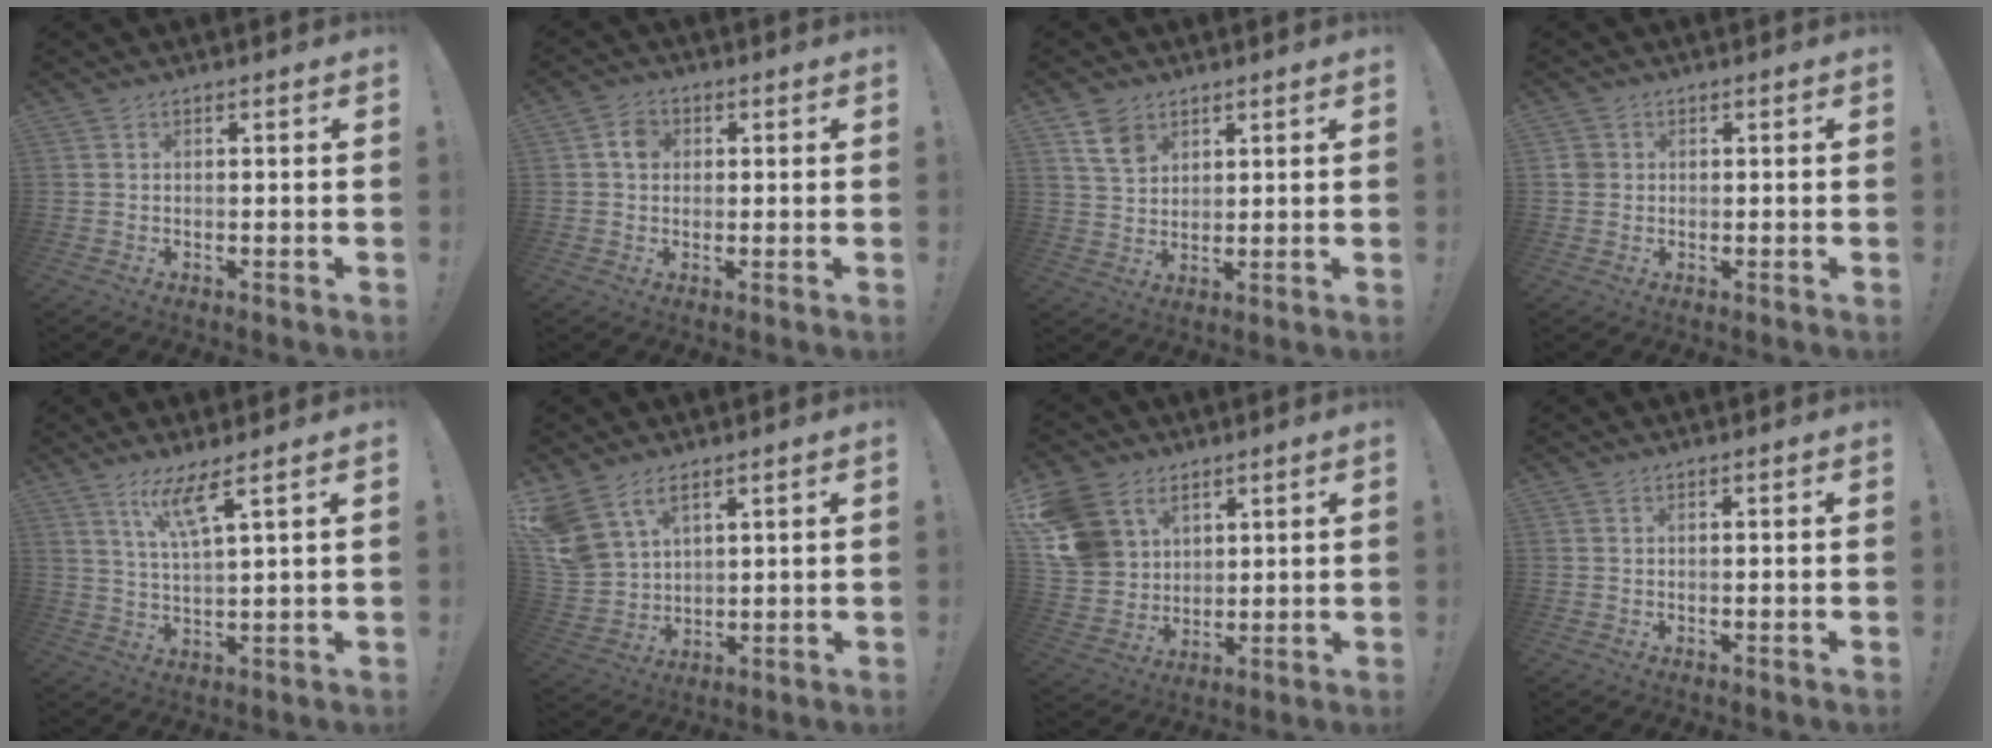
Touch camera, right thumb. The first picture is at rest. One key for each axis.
{"total": 4.5, "fx": 0.9, "fy": 3.8, "fz": 2.2, "tx": -0.025, "ty": 0.005, "tz": 0.014}
{"total": 7.8, "fx": 4.6, "fy": 5.3, "fz": 3.3, "tx": -0.049, "ty": -0.020, "tz": 0.091}
{"total": 2.3, "fx": 0.3, "fy": 2.1, "fz": 0.8, "tx": -0.007, "ty": 0.004, "tz": 0.006}
{"total": 8.6, "fx": 5.2, "fy": 0.9, "fz": 6.8, "tx": -0.124, "ty": -0.019, "tz": 0.085}
{"total": 10.3, "fx": 6.7, "fy": 6.3, "fz": 4.6, "tx": -0.099, "ty": -0.043, "tz": 0.137}
{"total": 13.8, "fx": 7.1, "fy": 10.6, "fz": 5.2, "tx": -0.109, "ty": -0.034, "tz": 0.145}
{"total": 0.0}